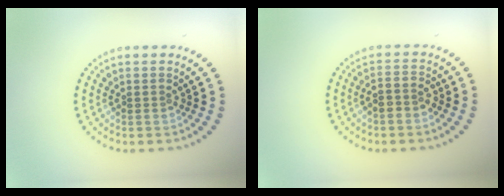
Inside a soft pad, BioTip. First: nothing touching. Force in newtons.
{"total": 1.7, "press": 1.4, "slide": 0.9}